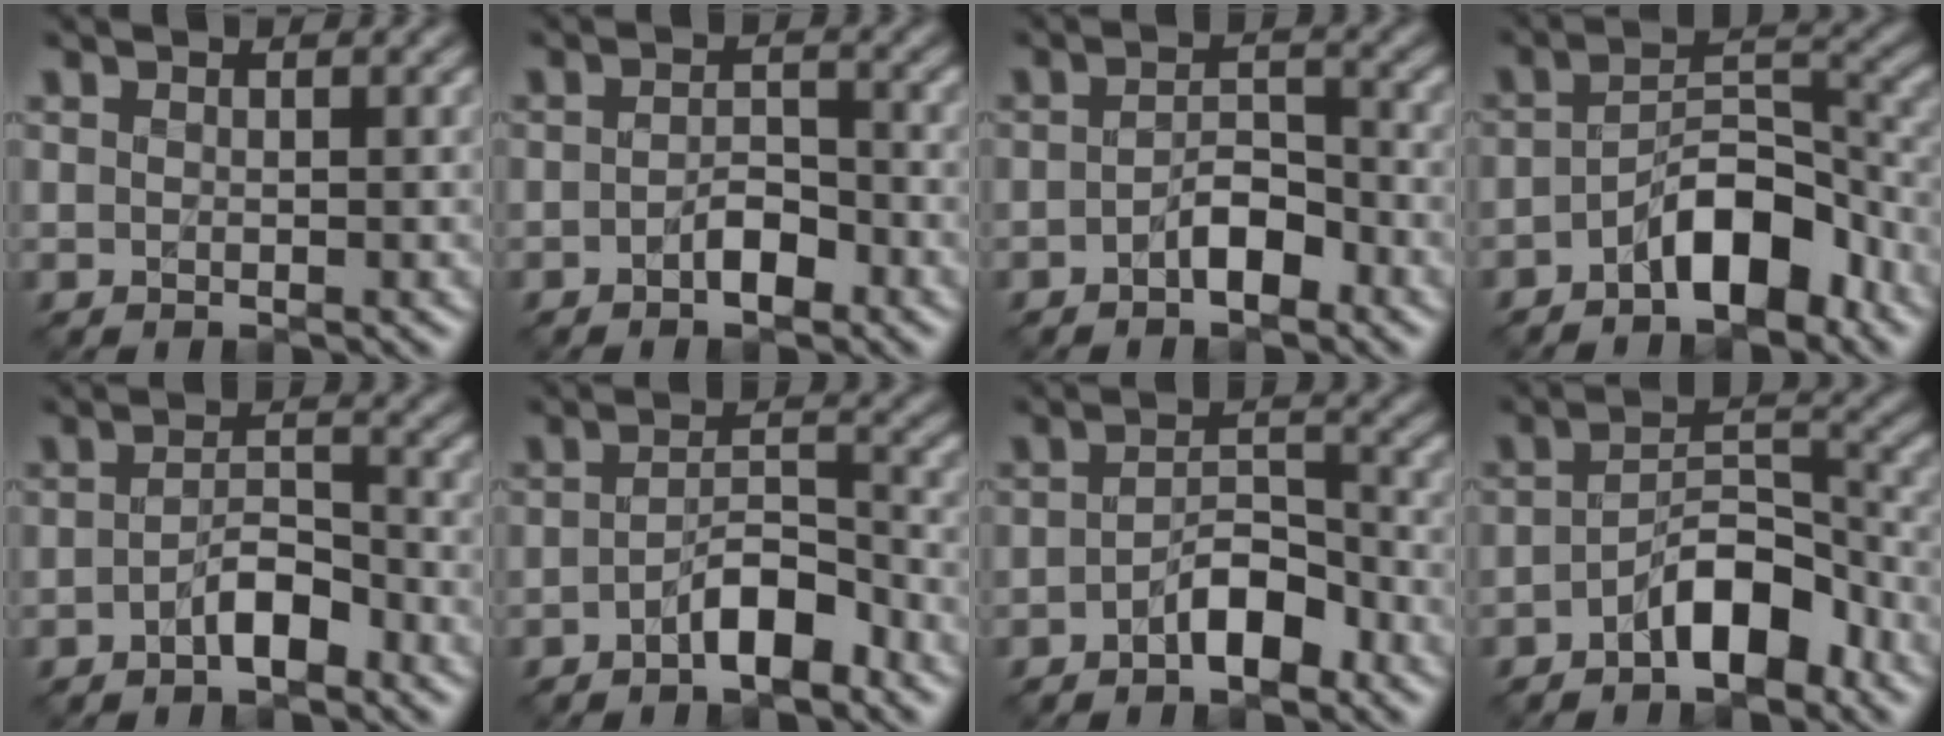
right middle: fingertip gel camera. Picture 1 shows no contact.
{"total": 2.2, "force": [-1.2, 1.0, 1.5], "torque": [-0.024, 0.006, -0.023]}
{"total": 2.6, "force": [-1.5, 1.2, 1.8], "torque": [-0.028, 0.010, -0.029]}
{"total": 6.1, "force": [-3.4, 2.6, 4.3], "torque": [-0.066, 0.014, -0.064]}
{"total": 2.8, "force": [-1.6, 1.1, 2.0], "torque": [-0.033, 0.010, -0.033]}
{"total": 3.7, "force": [-2.2, 1.3, 2.7], "torque": [-0.045, 0.012, -0.041]}
{"total": 3.5, "force": [-2.0, 1.5, 2.5], "torque": [-0.037, 0.012, -0.038]}
{"total": 5.5, "force": [-3.0, 2.3, 4.0], "torque": [-0.065, 0.015, -0.055]}